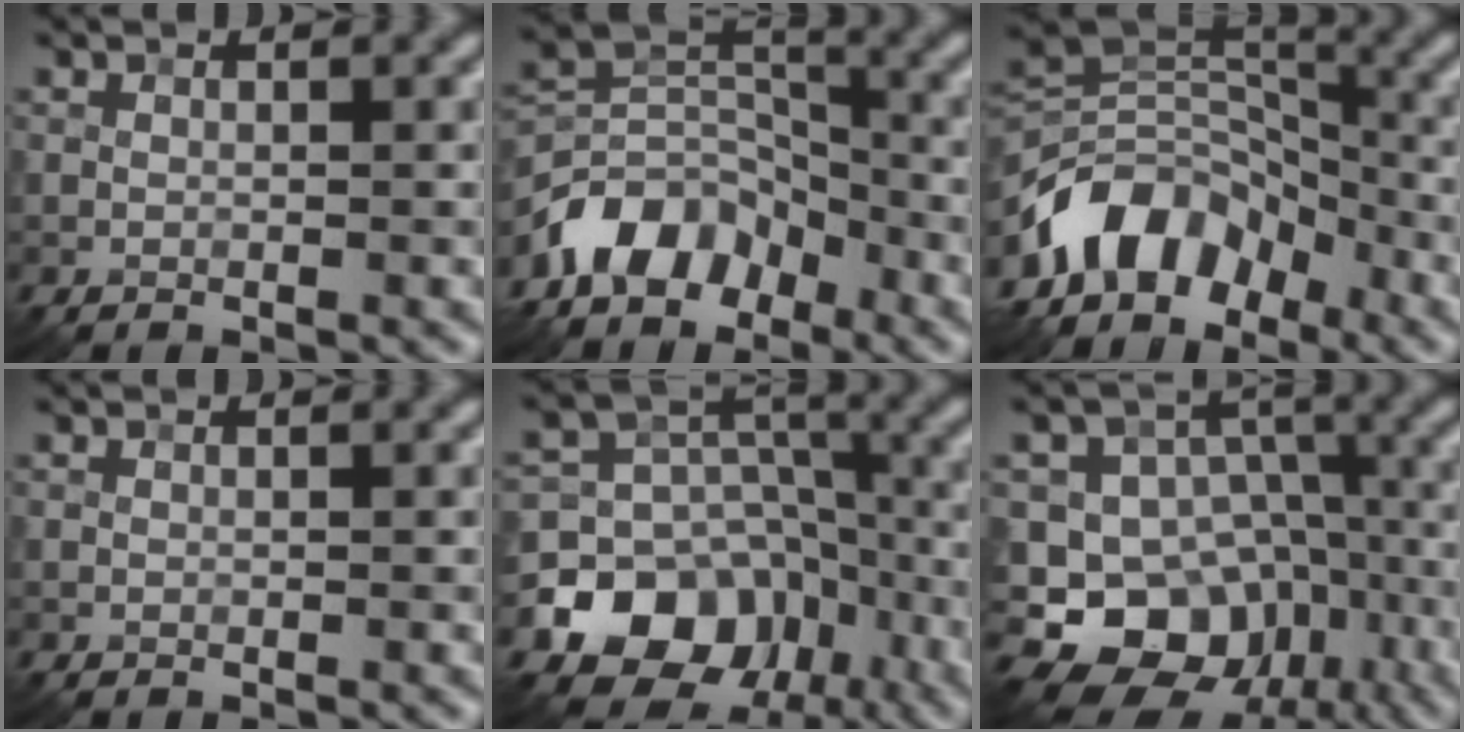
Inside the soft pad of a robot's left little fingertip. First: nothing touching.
{"total": 6.8, "force": [-4.5, 4.3, 2.8], "torque": [-0.033, -0.002, -0.096]}
{"total": 8.6, "force": [-5.2, 5.6, 4.0], "torque": [-0.044, 0.001, -0.103]}
{"total": 0.0}
{"total": 10.5, "force": [-4.9, 8.4, 4.0], "torque": [-0.064, 0.005, -0.096]}
{"total": 12.5, "force": [-5.2, 10.4, 4.3], "torque": [-0.071, 0.007, -0.111]}